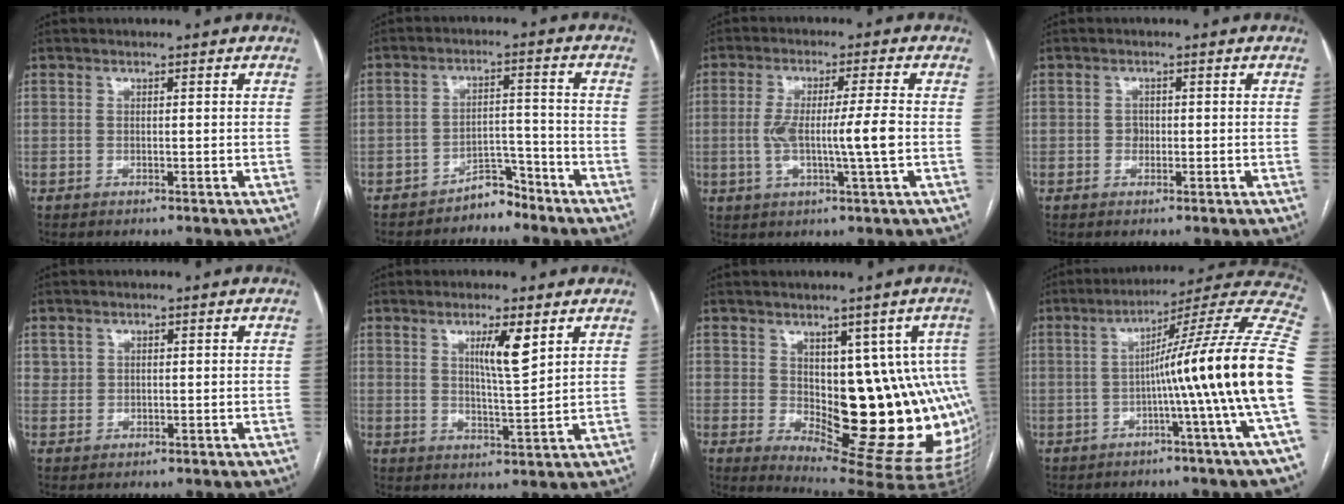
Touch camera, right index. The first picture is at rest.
{"total": 4.2, "force": [-3.8, 1.6, 0.5], "torque": [0.001, 0.011, -0.060]}
{"total": 8.4, "force": [-0.8, 0.0, 8.3], "torque": [-0.154, 0.002, -0.014]}
{"total": 1.2, "force": [-0.1, 1.1, 0.6], "torque": [-0.006, 0.004, -0.002]}
{"total": 1.5, "force": [0.7, 1.3, 0.0], "torque": [0.013, 0.004, 0.007]}
{"total": 5.8, "force": [2.8, 0.3, 5.0], "torque": [-0.086, -0.010, 0.049]}
{"total": 16.6, "force": [0.1, 6.4, 15.3], "torque": [-0.139, 0.012, 0.023]}
{"total": 19.9, "force": [-2.7, -2.8, 19.5], "torque": [-0.218, 0.025, -0.058]}